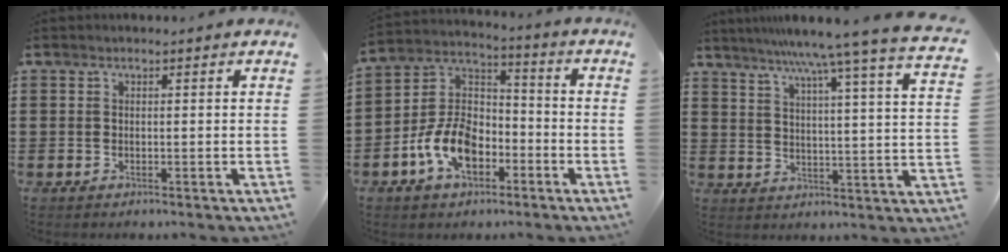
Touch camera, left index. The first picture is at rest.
{"total": 10.0, "force": [-4.9, 6.0, 6.3], "torque": [-0.164, 0.007, -0.100]}
{"total": 8.2, "force": [7.0, -1.9, 3.8], "torque": [-0.086, -0.057, 0.107]}